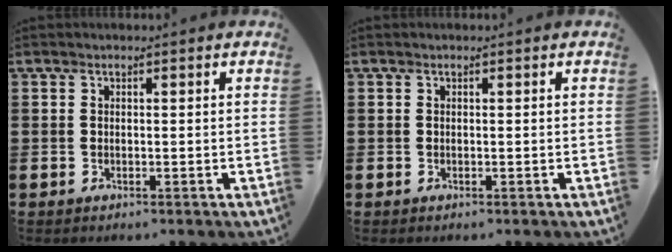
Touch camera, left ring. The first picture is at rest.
{"total": 0.0}